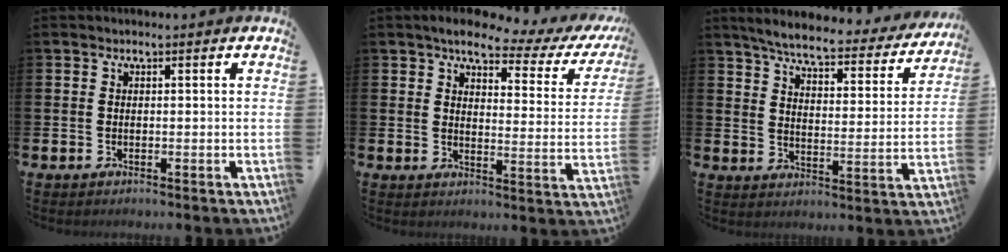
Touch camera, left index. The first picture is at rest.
{"total": 5.0, "force": [3.9, 2.0, 2.4], "torque": [-0.051, -0.026, 0.057]}
{"total": 5.9, "force": [5.4, 0.8, 2.4], "torque": [-0.064, -0.040, 0.083]}